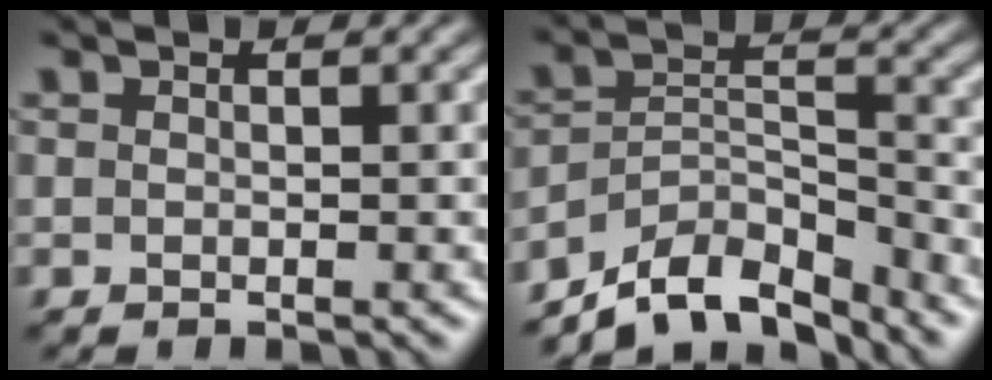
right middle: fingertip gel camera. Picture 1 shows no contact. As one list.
[{"total": 7.7, "force": [-6.6, 2.5, 3.2], "torque": [-0.048, -0.006, -0.123]}]